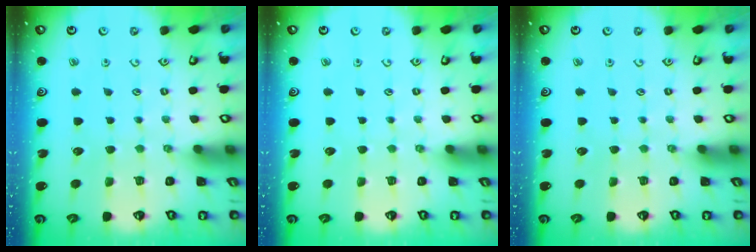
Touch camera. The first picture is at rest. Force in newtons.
{"total": 0.0}
{"total": 0.0}